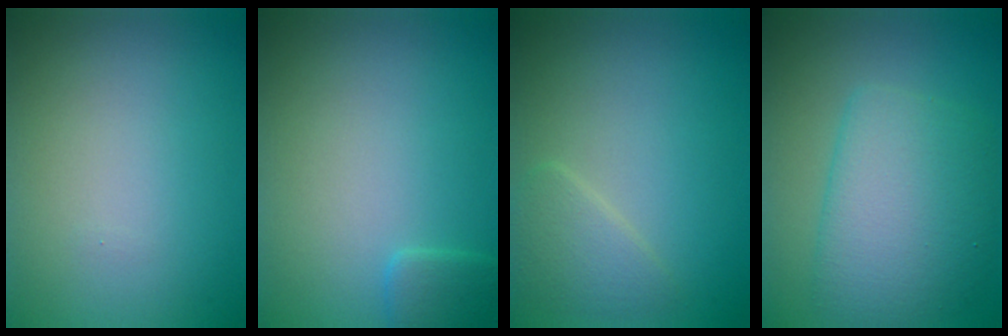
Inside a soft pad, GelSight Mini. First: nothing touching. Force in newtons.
{"total": 1.5, "press": 1.5, "slide": 0.1}
{"total": 2.0, "press": 2.0, "slide": 0.1}
{"total": 6.7, "press": 6.7, "slide": 0.1}